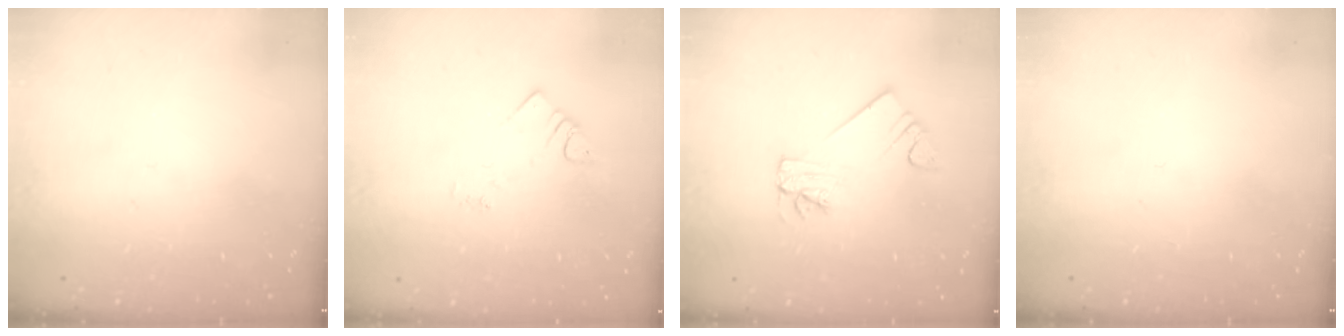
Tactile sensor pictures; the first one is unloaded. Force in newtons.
{"total": 3.0, "press": 2.9, "slide": 0.5}
{"total": 3.3, "press": 3.3, "slide": 0.3}
{"total": 0.0}